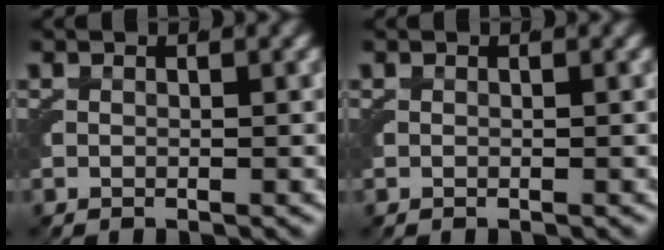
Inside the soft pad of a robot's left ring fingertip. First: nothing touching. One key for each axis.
{"total": 0.0}